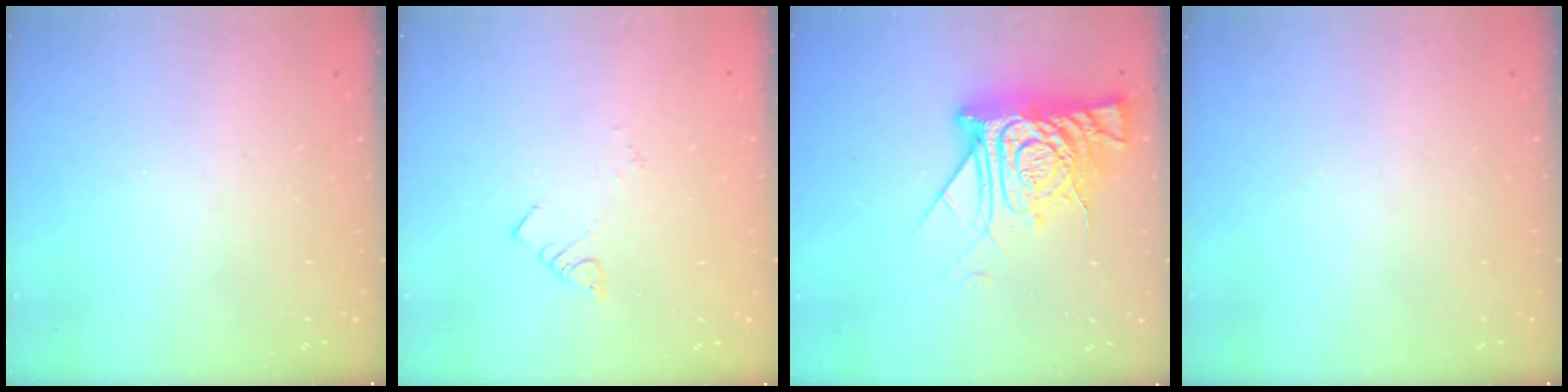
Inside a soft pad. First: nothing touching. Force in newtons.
{"total": 2.0, "press": 2.0, "slide": 0.1}
{"total": 16.2, "press": 16.1, "slide": 1.3}
{"total": 0.0}